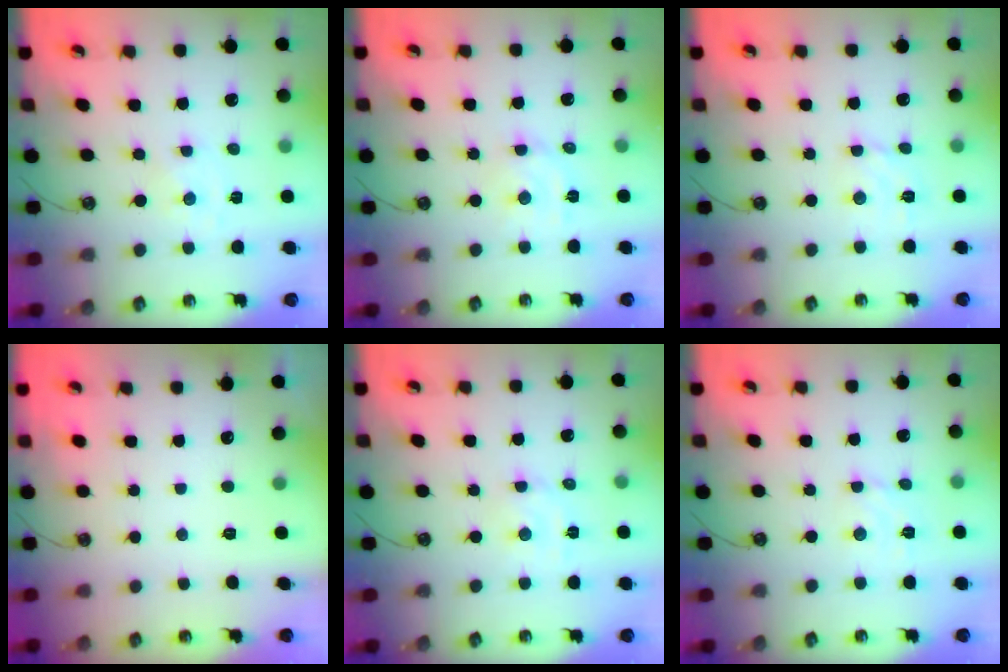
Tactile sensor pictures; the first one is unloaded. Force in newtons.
{"total": 5.5, "press": 5.5, "slide": 0.7}
{"total": 3.2, "press": 3.2, "slide": 0.1}
{"total": 0.0}
{"total": 2.7, "press": 2.7, "slide": 0.1}
{"total": 2.9, "press": 2.9, "slide": 0.3}